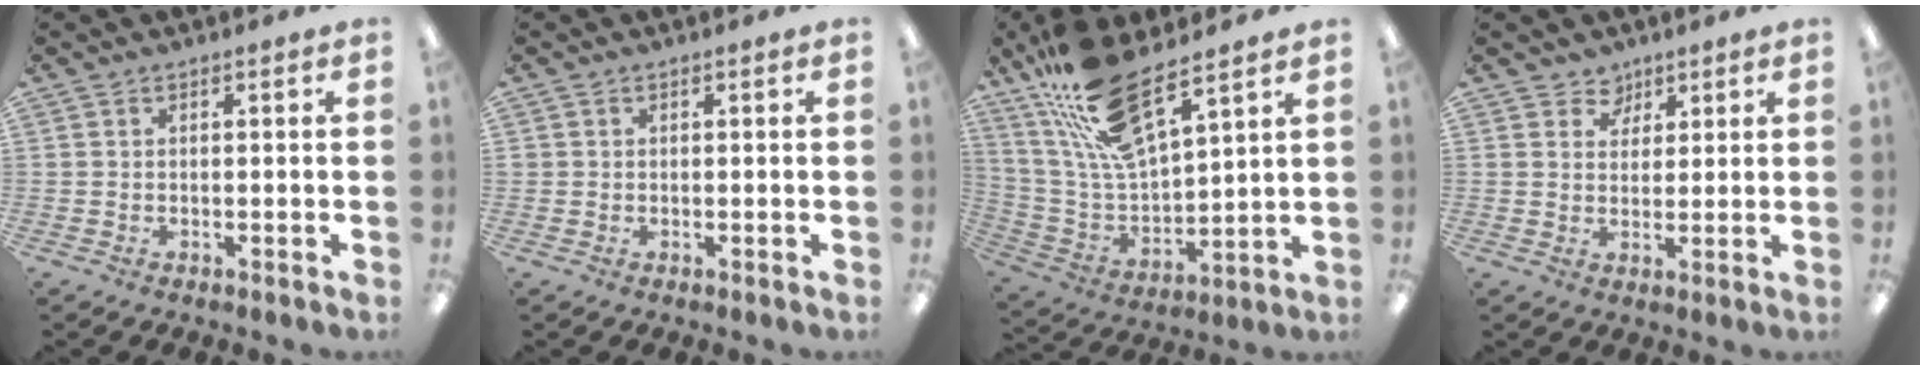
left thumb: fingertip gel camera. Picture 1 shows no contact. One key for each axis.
{"total": 0.8, "fx": 0.2, "fy": 0.8, "fz": 0.1, "tx": -0.003, "ty": 0.003, "tz": 0.004}
{"total": 17.9, "fx": 13.2, "fy": 5.2, "fz": 10.8, "tx": -0.227, "ty": -0.076, "tz": 0.233}
{"total": 4.4, "fx": 3.1, "fy": 3.2, "fz": 0.0, "tx": 0.008, "ty": -0.016, "tz": 0.052}